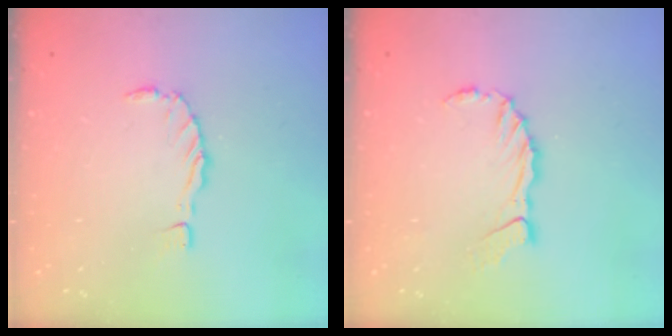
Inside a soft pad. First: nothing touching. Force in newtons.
{"total": 6.3, "press": 6.2, "slide": 1.0}